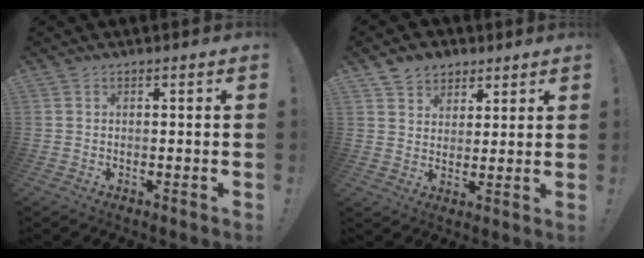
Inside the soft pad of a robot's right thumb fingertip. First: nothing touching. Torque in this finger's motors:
{"motor_torque": [0.01, 0.02, 0.00, 0.00, 0.00]}